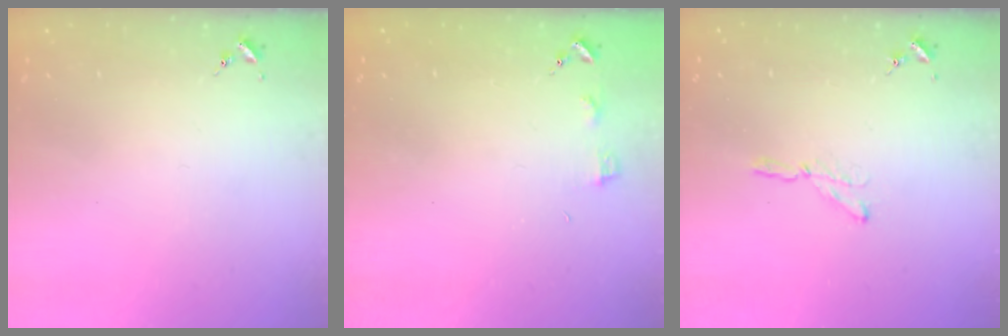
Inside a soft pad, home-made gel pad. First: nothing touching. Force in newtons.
{"total": 3.3, "press": 3.3, "slide": 0.4}
{"total": 3.9, "press": 3.9, "slide": 0.3}